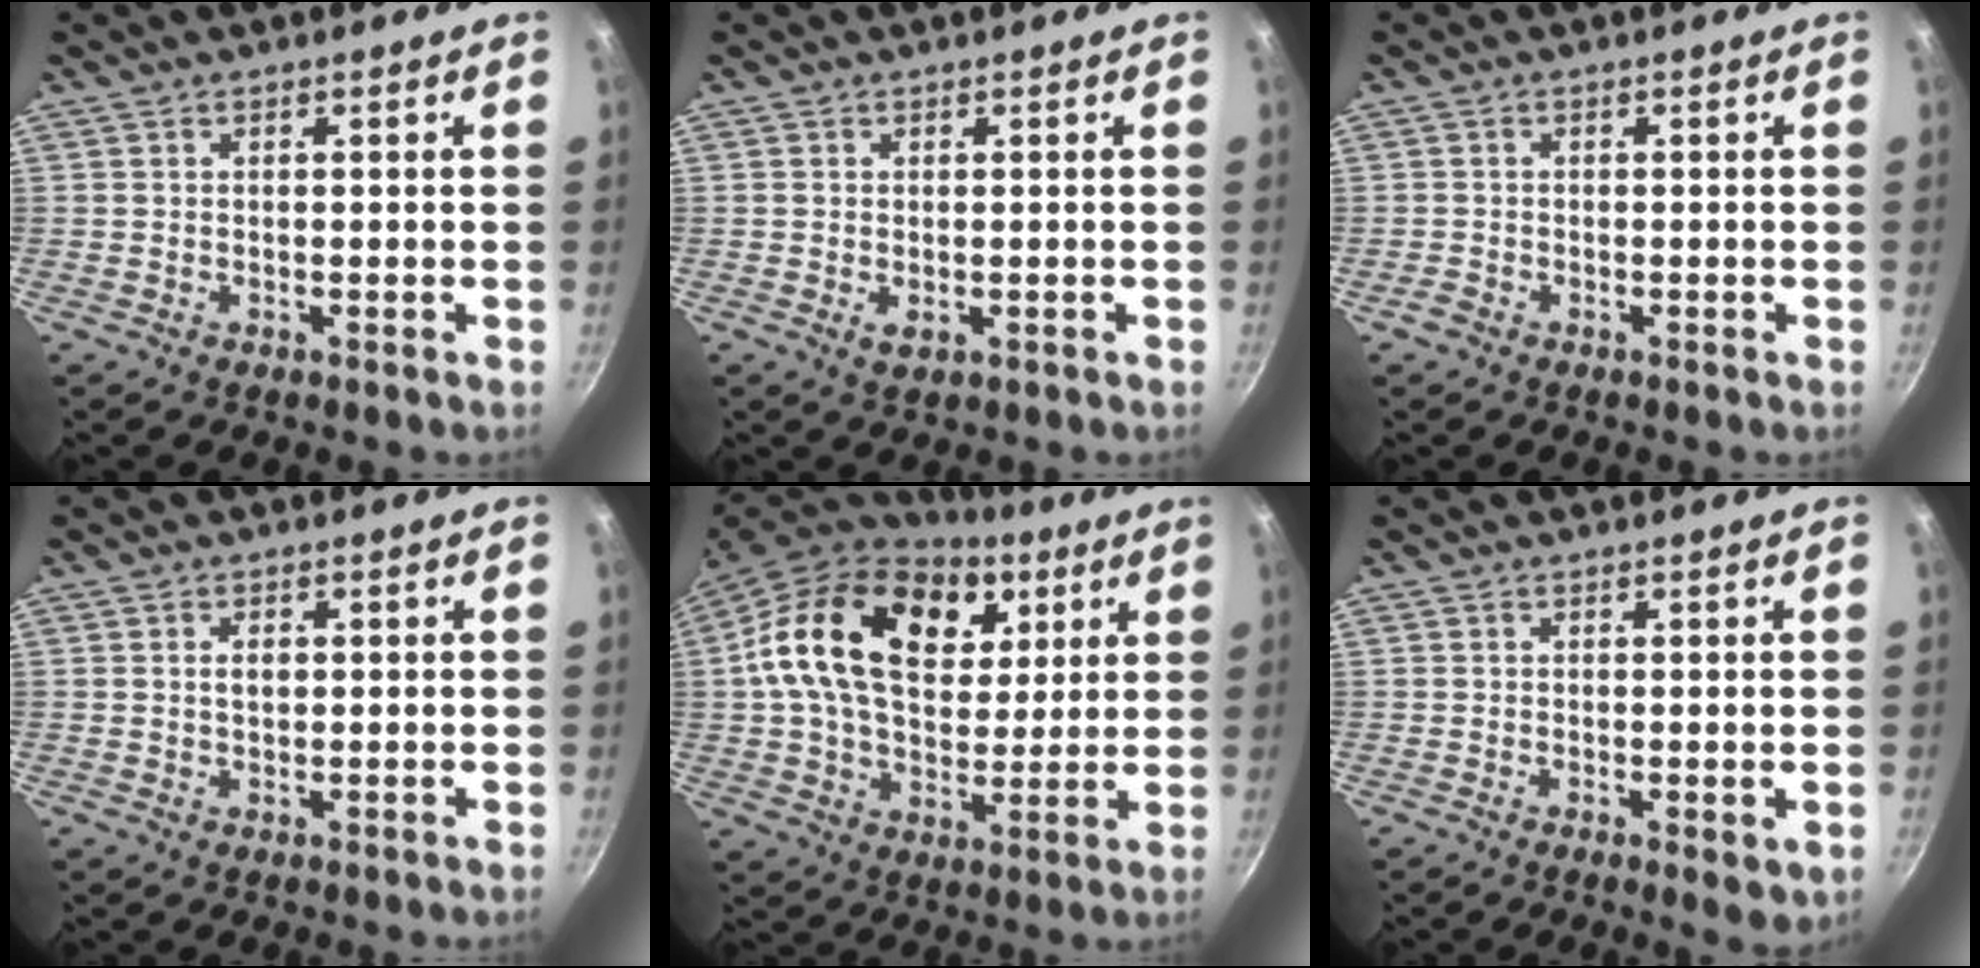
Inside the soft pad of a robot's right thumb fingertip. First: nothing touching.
{"total": 1.7, "force": [-0.2, 1.0, 1.3], "torque": [-0.022, -0.005, -0.003]}
{"total": 1.5, "force": [-1.0, 1.0, 0.4], "torque": [-0.010, 0.006, -0.020]}
{"total": 2.0, "force": [0.3, 1.3, 1.5], "torque": [-0.017, 0.003, 0.006]}
{"total": 24.3, "force": [7.8, 16.0, 16.5], "torque": [-0.262, -0.003, 0.122]}
{"total": 2.7, "force": [-0.4, 1.1, 2.4], "torque": [-0.036, -0.010, -0.005]}